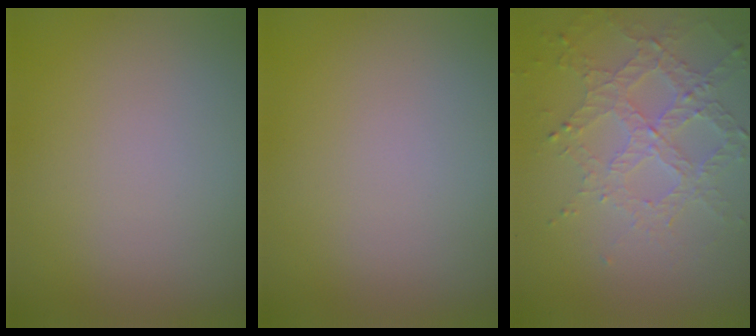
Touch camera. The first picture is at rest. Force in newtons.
{"total": 0.0}
{"total": 3.9, "press": 3.0, "slide": 2.5}